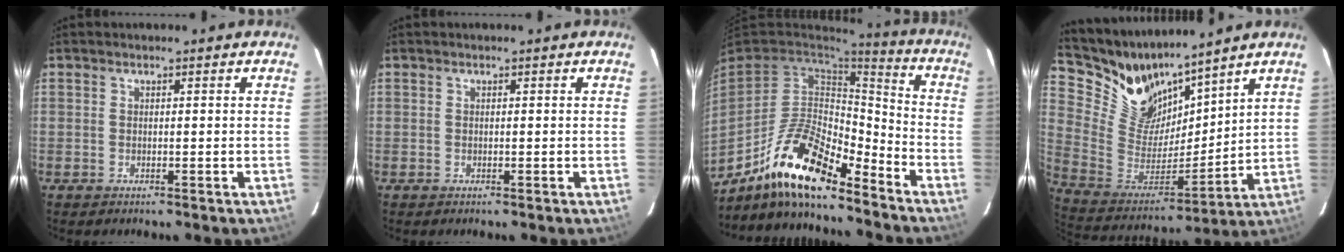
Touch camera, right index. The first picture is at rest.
{"total": 0.0}
{"total": 17.9, "force": [-12.6, 5.3, 11.7], "torque": [-0.232, -0.006, -0.236]}
{"total": 14.3, "force": [12.6, 5.6, 3.8], "torque": [-0.109, -0.025, 0.256]}